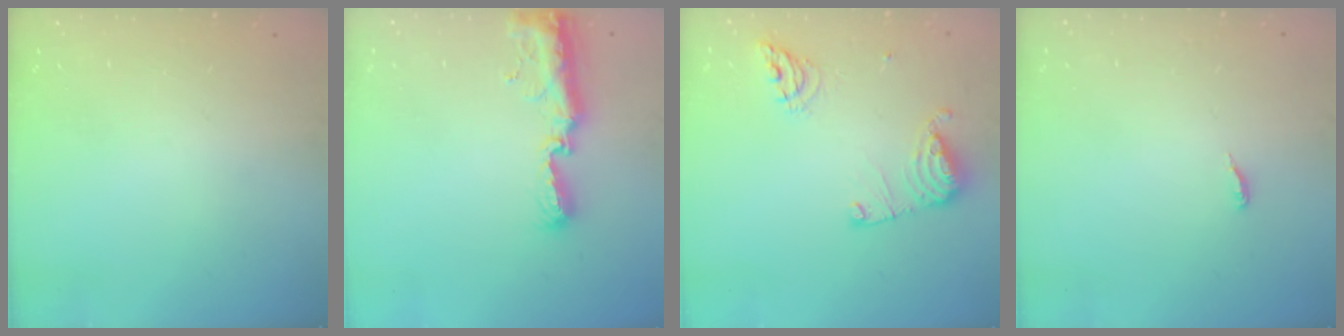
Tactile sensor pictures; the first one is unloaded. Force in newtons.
{"total": 12.8, "press": 11.4, "slide": 5.9}
{"total": 11.8, "press": 11.7, "slide": 1.4}
{"total": 3.2, "press": 3.2, "slide": 0.2}